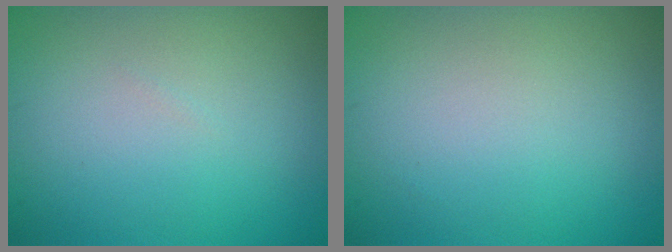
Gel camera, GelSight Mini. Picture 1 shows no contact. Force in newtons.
{"total": 0.0}